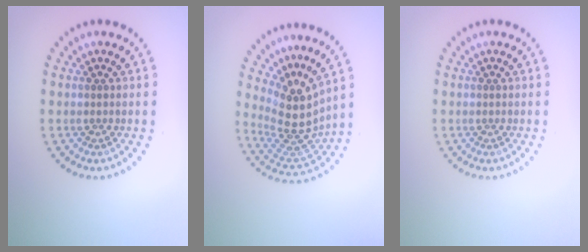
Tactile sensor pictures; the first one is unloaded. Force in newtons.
{"total": 4.5, "press": 3.3, "slide": 3.0}
{"total": 0.0}